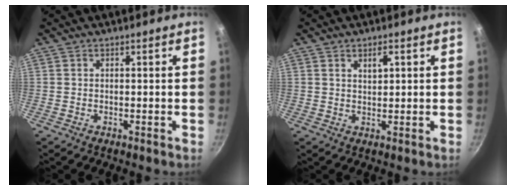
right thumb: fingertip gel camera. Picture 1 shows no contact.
{"total": 2.6, "force": [1.2, 1.4, 1.9], "torque": [-0.023, -0.001, 0.021]}